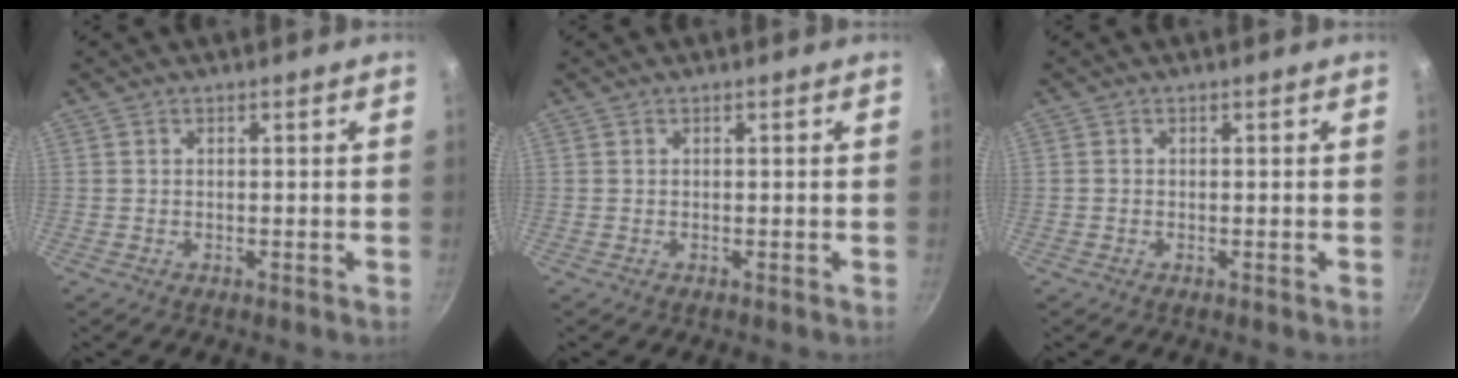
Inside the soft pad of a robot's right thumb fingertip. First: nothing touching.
{"total": 0.0}
{"total": 0.0}